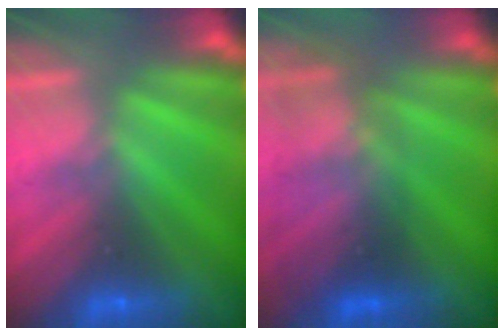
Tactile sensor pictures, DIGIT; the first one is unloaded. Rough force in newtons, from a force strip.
{"total": 2.7}